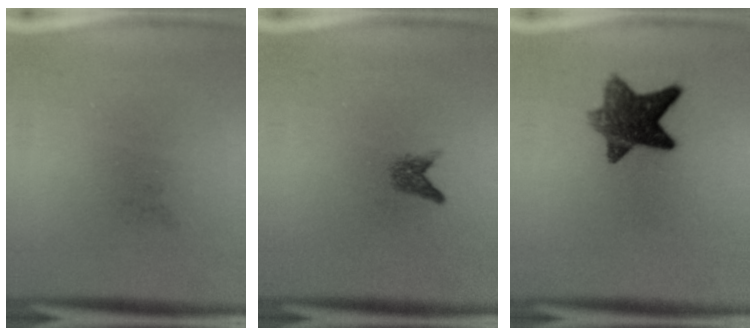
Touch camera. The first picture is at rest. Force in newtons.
{"total": 1.5}
{"total": 9.0}